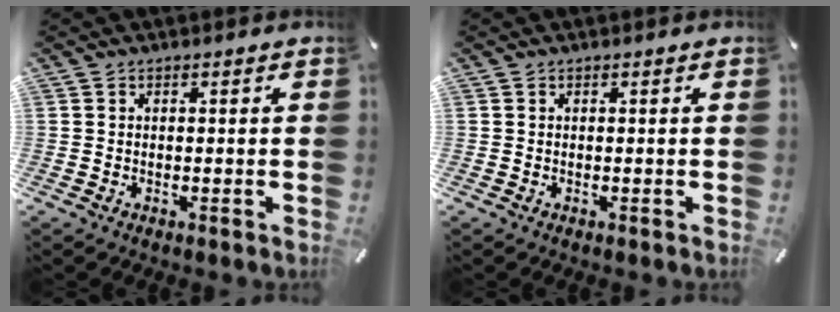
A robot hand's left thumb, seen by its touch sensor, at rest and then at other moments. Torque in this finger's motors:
{"motor_torque": [-0.23, -0.23, -0.04, 0.04, 0.00]}